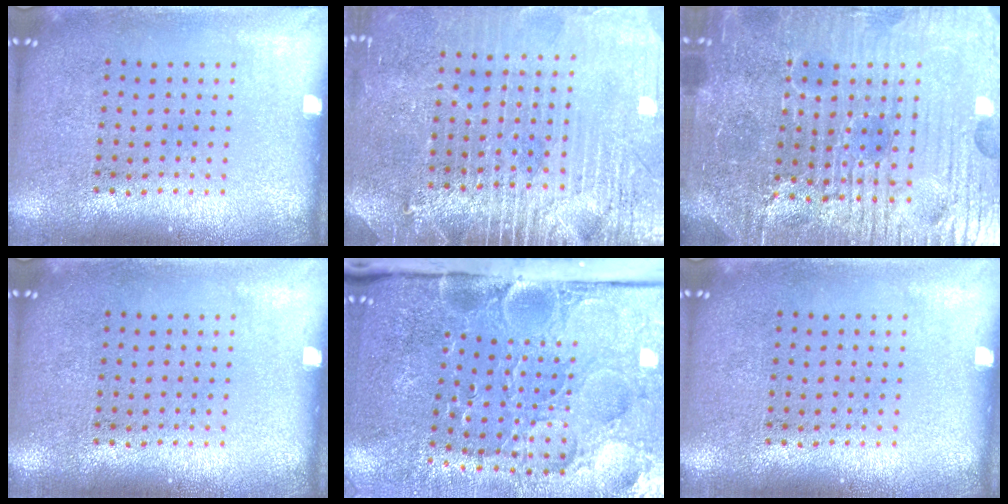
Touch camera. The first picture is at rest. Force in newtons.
{"total": 3.7, "press": 3.5, "slide": 1.2}
{"total": 6.3, "press": 5.8, "slide": 2.5}
{"total": 0.0}
{"total": 5.3, "press": 4.2, "slide": 3.3}
{"total": 0.0}